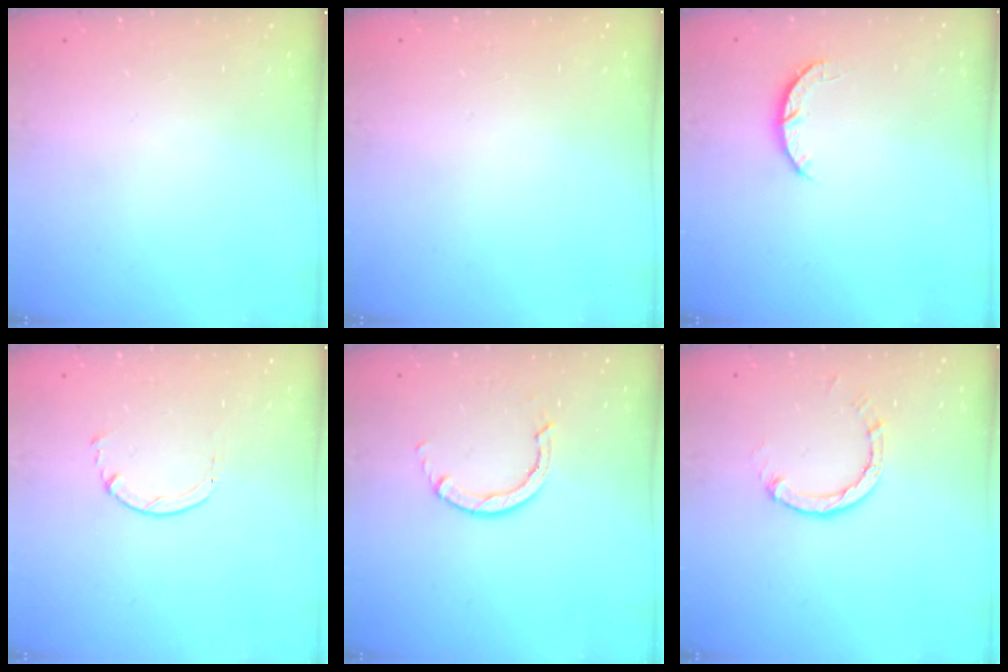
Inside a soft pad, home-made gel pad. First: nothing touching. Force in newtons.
{"total": 2.6, "press": 2.6, "slide": 0.2}
{"total": 3.7, "press": 3.7, "slide": 0.4}
{"total": 1.7, "press": 1.6, "slide": 0.2}
{"total": 2.8, "press": 2.8, "slide": 0.2}
{"total": 3.0, "press": 3.0, "slide": 0.3}